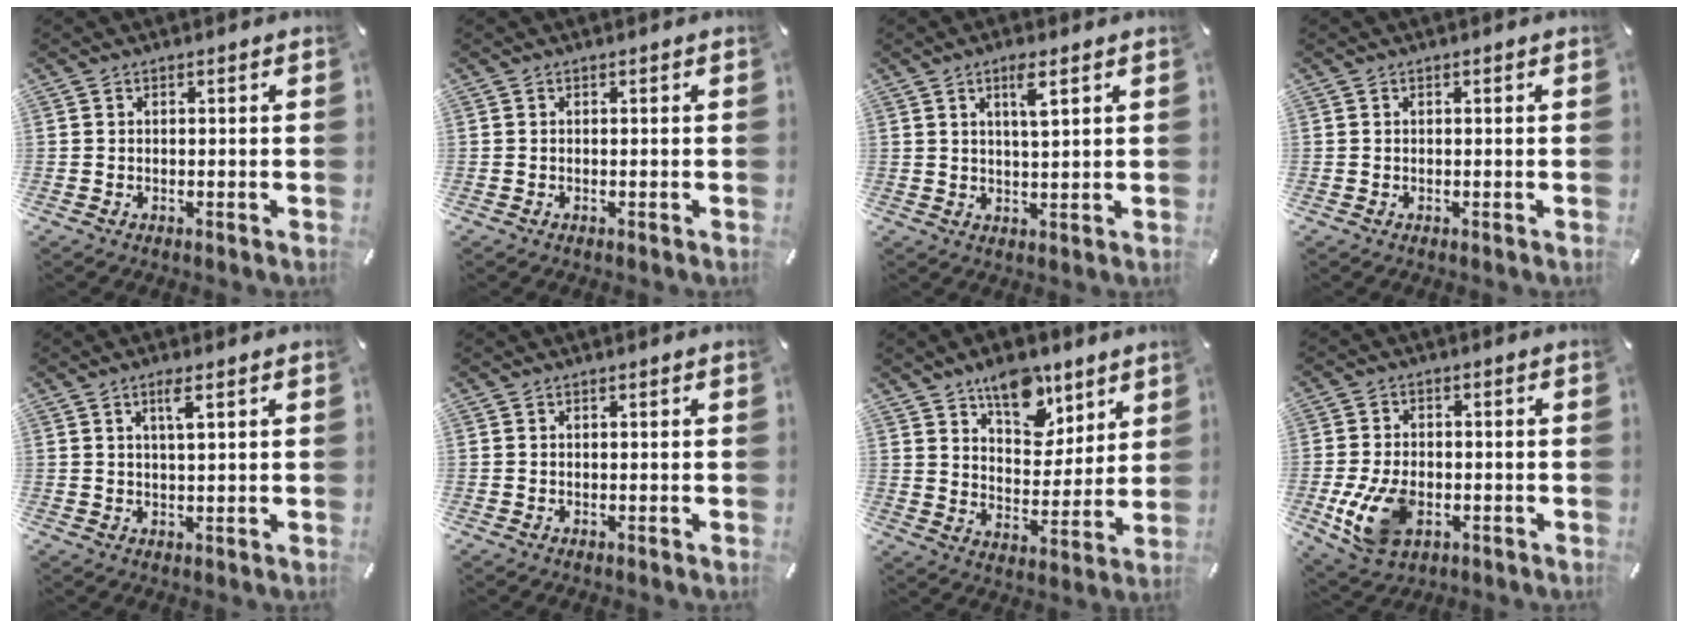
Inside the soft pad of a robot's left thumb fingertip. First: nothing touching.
{"total": 0.0}
{"total": 5.2, "force": [2.8, 1.1, 4.3], "torque": [-0.077, -0.004, 0.043]}
{"total": 0.0}
{"total": 3.7, "force": [1.9, 0.5, 3.2], "torque": [-0.060, -0.001, 0.028]}
{"total": 0.0}
{"total": 13.5, "force": [9.5, 7.8, 5.6], "torque": [-0.064, -0.066, 0.170]}
{"total": 11.0, "force": [-2.9, 7.2, 7.8], "torque": [-0.166, 0.000, -0.050]}